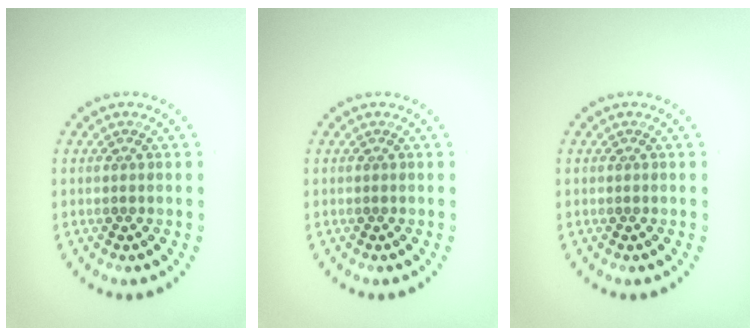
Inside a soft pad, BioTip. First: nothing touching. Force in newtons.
{"total": 0.0}
{"total": 0.0}